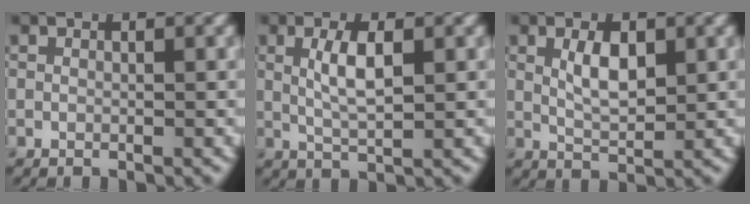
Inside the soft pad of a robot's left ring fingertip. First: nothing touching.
{"total": 3.3, "force": [0.6, 1.0, 3.0], "torque": [-0.062, 0.002, 0.012]}
{"total": 3.1, "force": [0.8, 1.5, 2.6], "torque": [-0.052, 0.001, 0.018]}